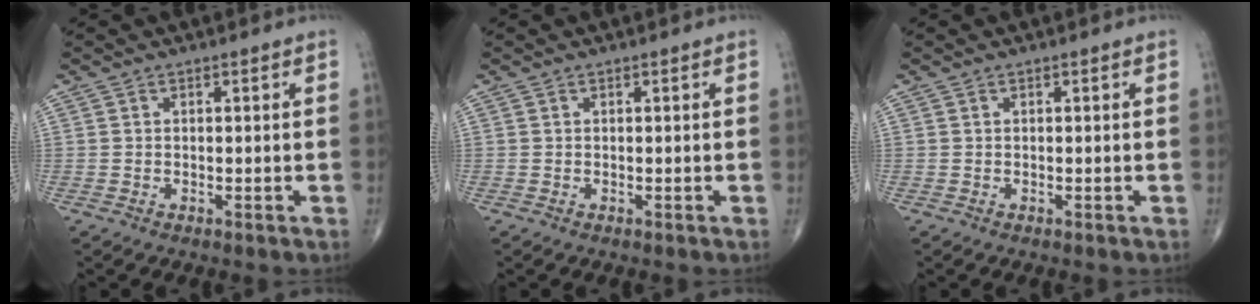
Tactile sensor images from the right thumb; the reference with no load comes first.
{"total": 0.0}
{"total": 0.0}